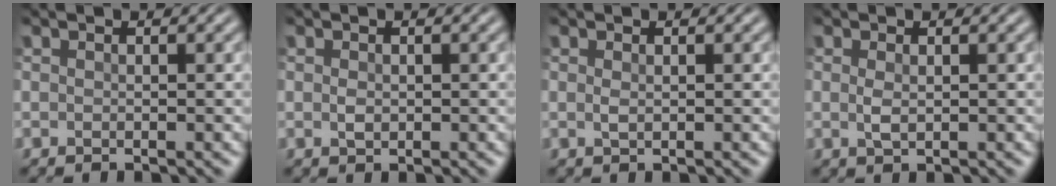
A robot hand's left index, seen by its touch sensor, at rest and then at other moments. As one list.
[{"total": 0.7, "force": [0.2, 0.5, 0.5], "torque": [-0.012, 0.003, 0.004]}, {"total": 0.6, "force": [0.3, 0.2, 0.4], "torque": [-0.012, 0.004, 0.007]}, {"total": 1.0, "force": [0.3, 0.5, 0.8], "torque": [-0.022, 0.003, 0.007]}]